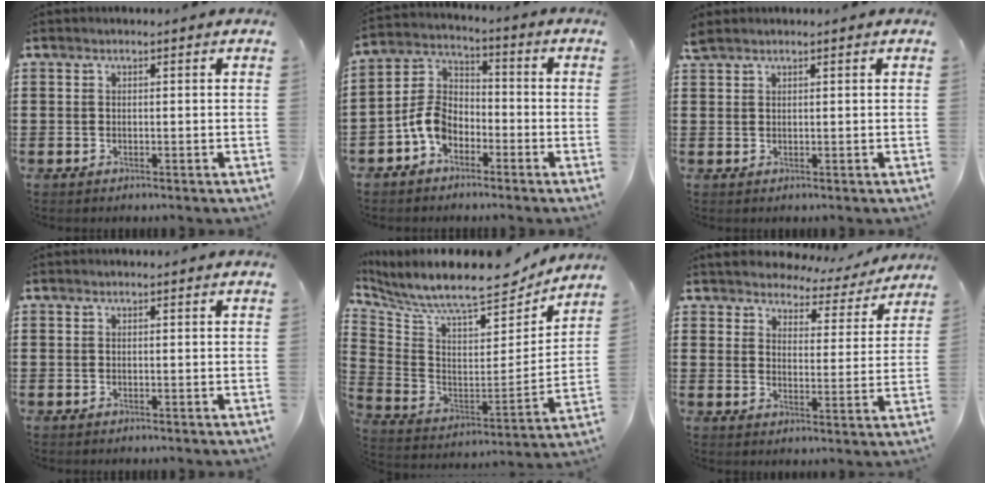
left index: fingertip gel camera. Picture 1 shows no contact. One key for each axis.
{"total": 7.0, "fx": -3.8, "fy": 4.4, "fz": 3.9, "tx": -0.114, "ty": 0.003, "tz": -0.084}
{"total": 1.5, "fx": 1.2, "fy": 0.3, "fz": 0.7, "tx": -0.017, "ty": 0.001, "tz": 0.024}
{"total": 0.0}
{"total": 9.4, "fx": 8.3, "fy": 1.3, "fz": 4.1, "tx": -0.110, "ty": -0.070, "tz": 0.138}
{"total": 4.1, "fx": 4.0, "fy": 0.9, "fz": -0.1, "tx": -0.024, "ty": -0.027, "tz": 0.067}